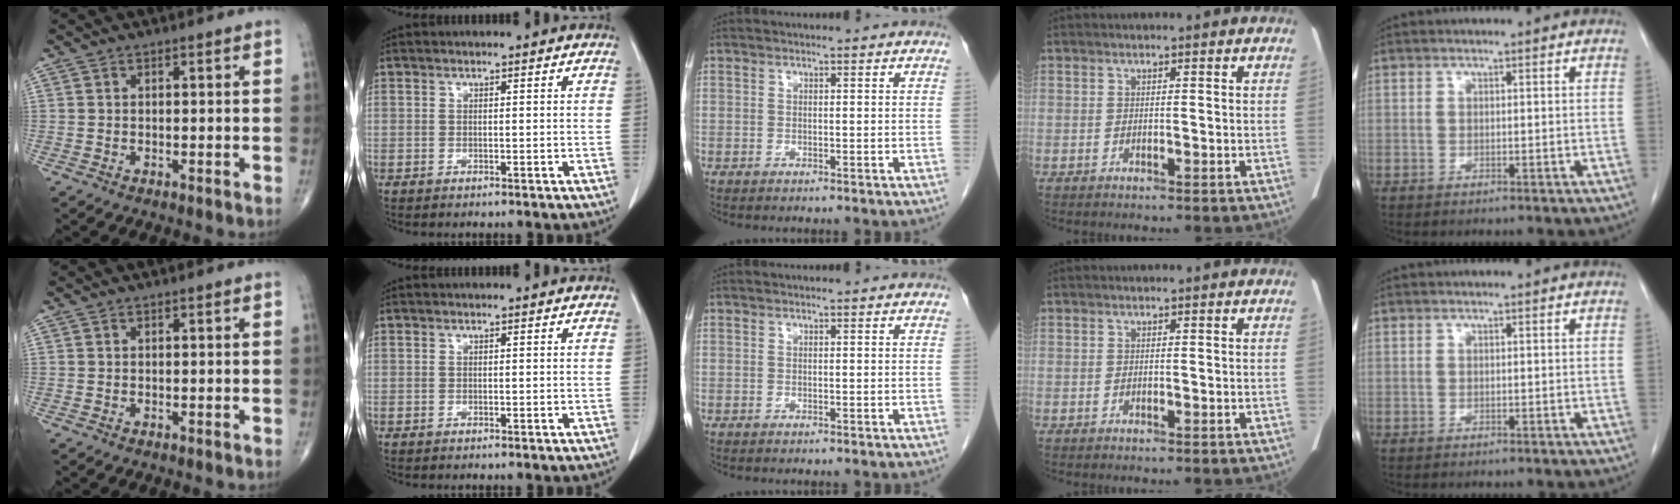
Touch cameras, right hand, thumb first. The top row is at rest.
{}